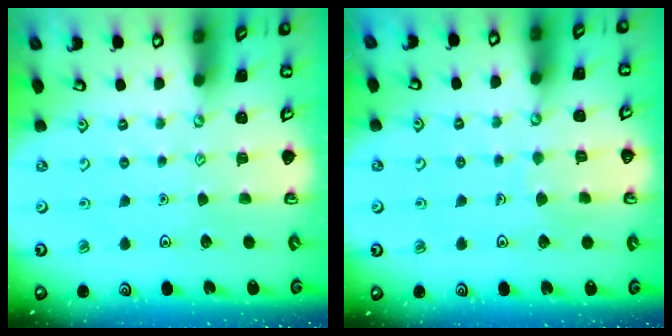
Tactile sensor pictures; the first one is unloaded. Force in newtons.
{"total": 3.1, "press": 3.0, "slide": 0.3}